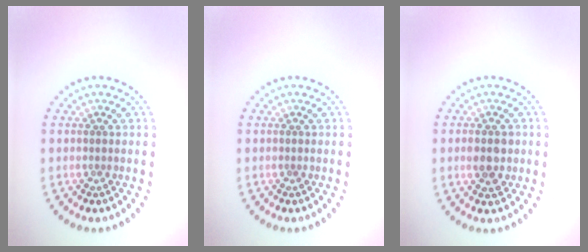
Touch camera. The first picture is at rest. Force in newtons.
{"total": 0.0}
{"total": 2.6, "press": 2.6, "slide": 0.1}